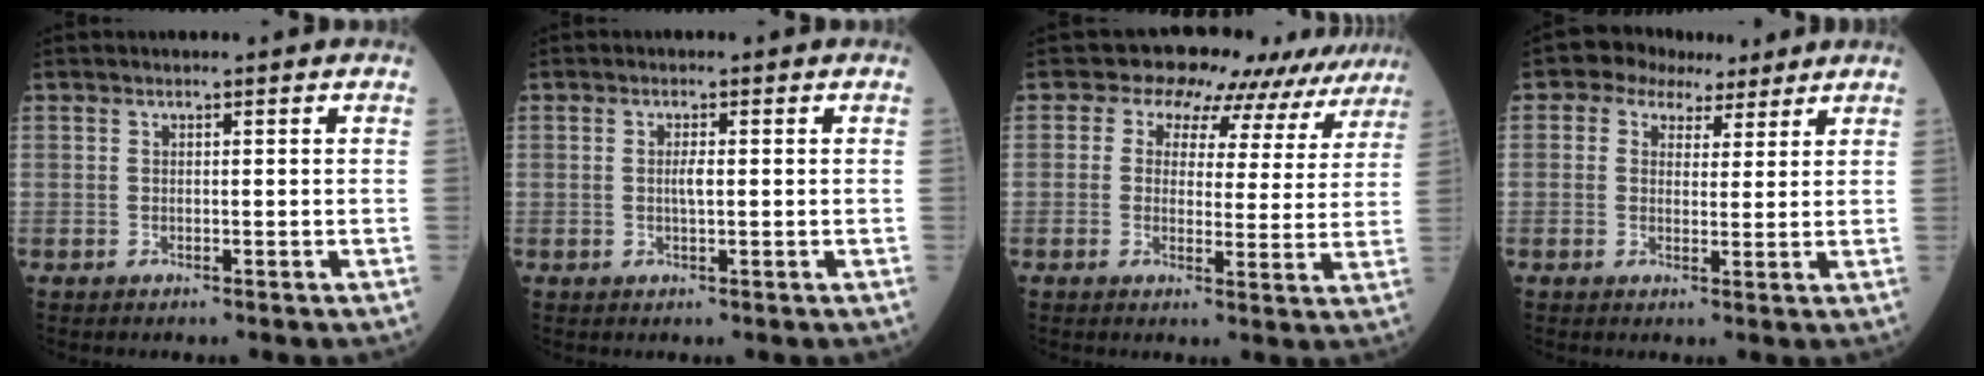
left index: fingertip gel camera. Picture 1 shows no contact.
{"total": 1.7, "force": [0.1, 0.3, 1.6], "torque": [-0.035, 0.001, 0.001]}
{"total": 11.9, "force": [9.6, 6.5, 2.6], "torque": [-0.007, 0.021, 0.081]}
{"total": 5.5, "force": [3.5, 4.0, 1.5], "torque": [-0.021, 0.032, 0.055]}